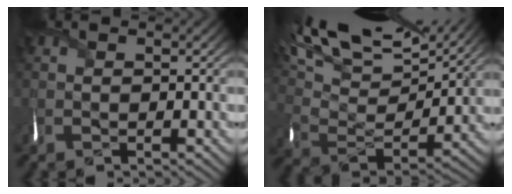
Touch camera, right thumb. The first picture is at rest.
{"total": 18.7, "force": [14.0, 6.3, 10.7], "torque": [-0.258, 0.044, 0.199]}